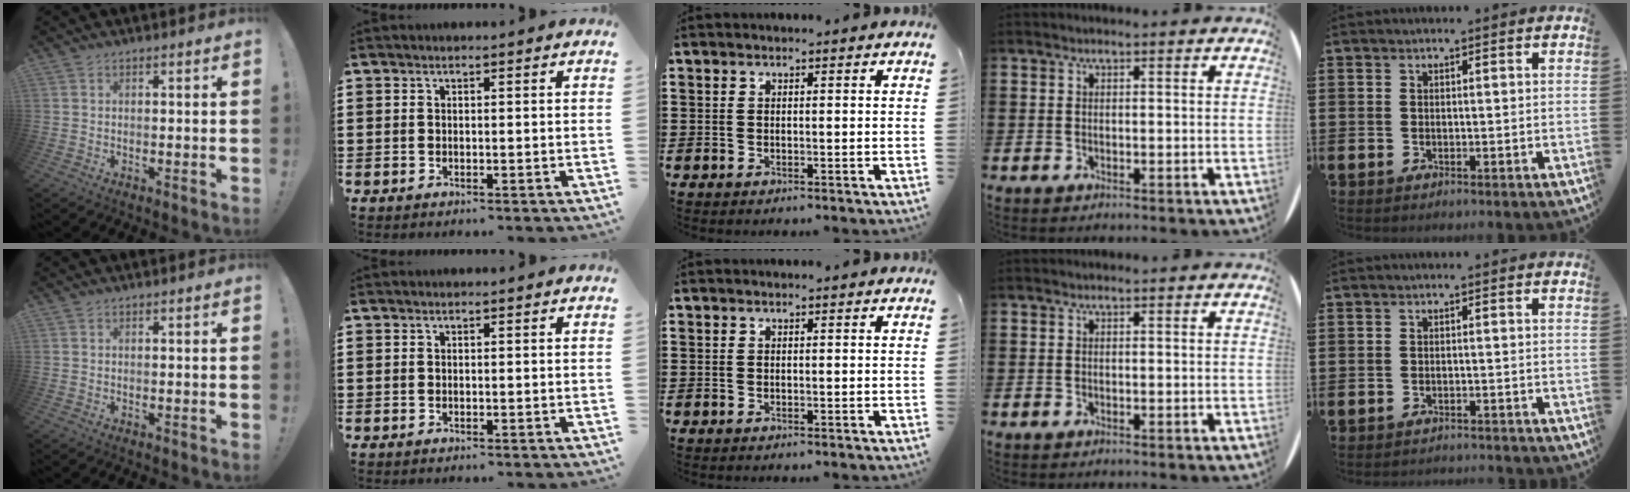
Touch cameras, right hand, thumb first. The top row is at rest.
{"little": {"total": 1.1, "force": [-1.1, -0.1, -0.1], "torque": [-0.001, 0.002, -0.023]}}